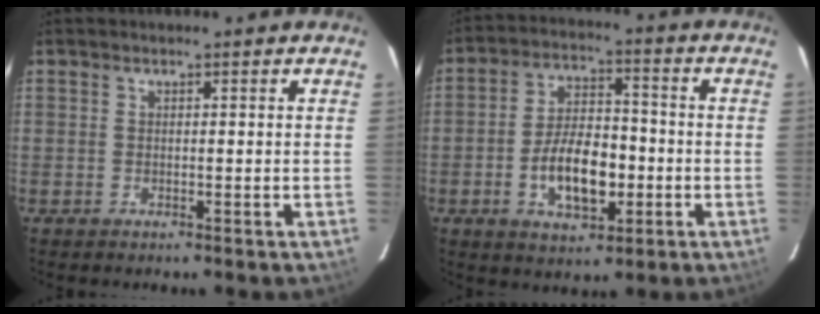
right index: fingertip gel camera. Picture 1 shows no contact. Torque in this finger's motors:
{"motor_torque": [0.43, -0.29, 0.39, 0.12]}